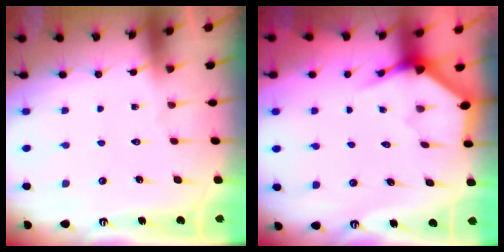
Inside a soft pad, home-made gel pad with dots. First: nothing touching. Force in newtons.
{"total": 3.5, "press": 3.4, "slide": 0.2}